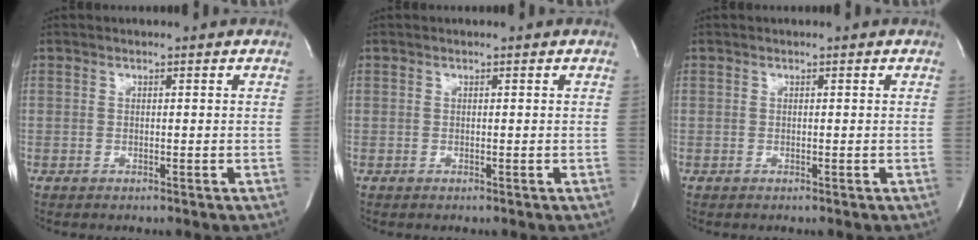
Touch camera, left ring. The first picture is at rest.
{"total": 0.0}
{"total": 0.0}